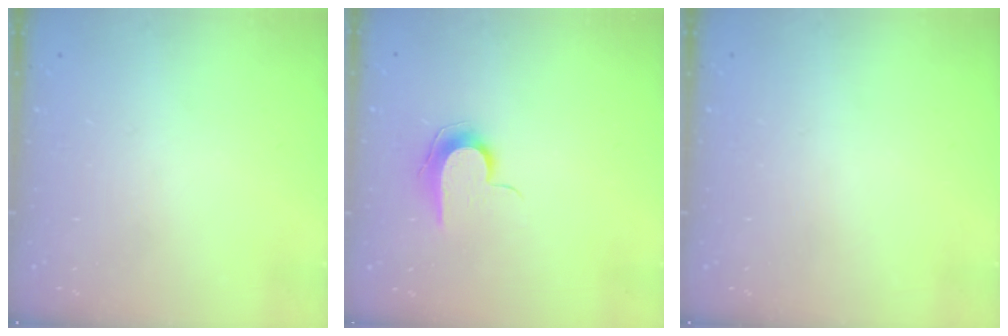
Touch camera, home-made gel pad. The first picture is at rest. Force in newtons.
{"total": 7.9, "press": 7.9, "slide": 0.8}
{"total": 0.0}